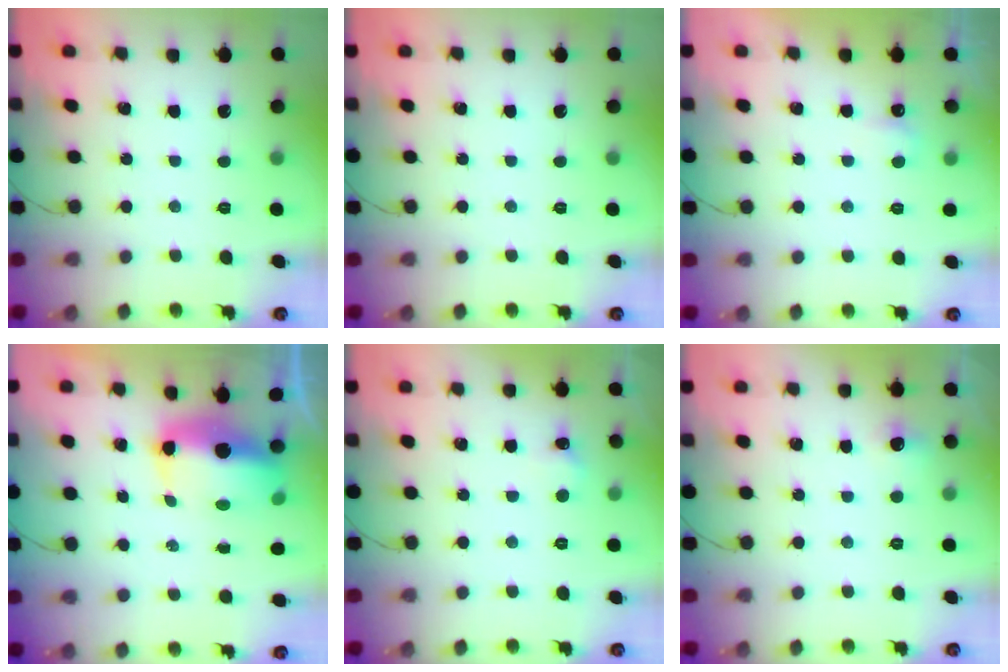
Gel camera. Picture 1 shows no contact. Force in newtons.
{"total": 0.0}
{"total": 2.5, "press": 2.4, "slide": 0.5}
{"total": 9.1, "press": 9.0, "slide": 0.9}
{"total": 5.5, "press": 5.3, "slide": 1.4}
{"total": 4.0, "press": 3.7, "slide": 1.6}